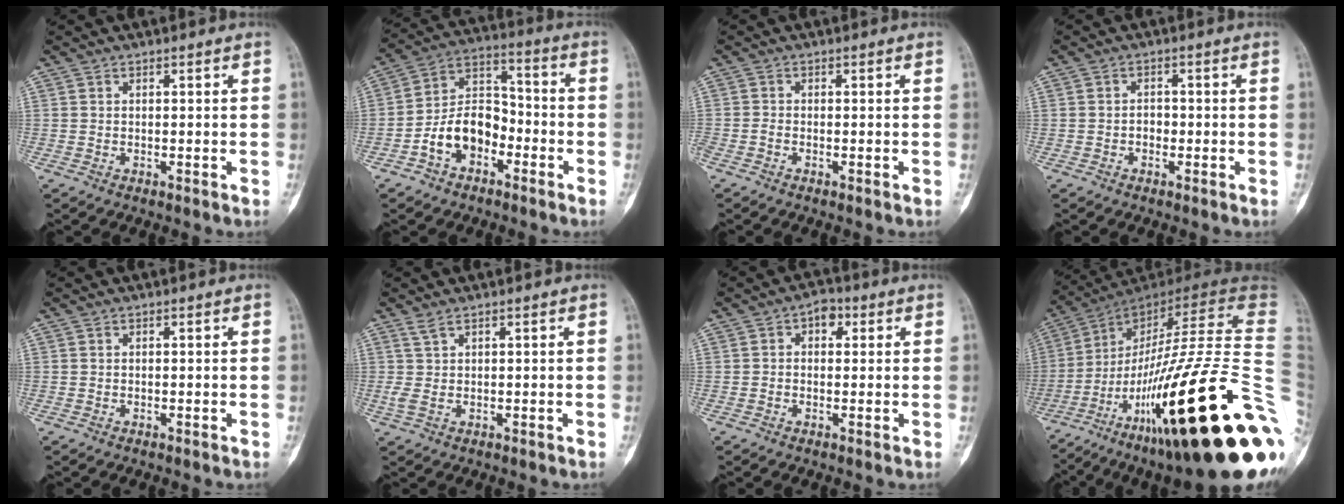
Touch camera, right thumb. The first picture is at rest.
{"total": 11.2, "force": [-4.6, 7.5, 6.9], "torque": [-0.105, 0.054, -0.089]}
{"total": 0.7, "force": [-0.5, 0.1, 0.5], "torque": [-0.019, -0.002, -0.014]}
{"total": 1.8, "force": [-0.6, 1.4, 0.9], "torque": [-0.002, 0.007, -0.013]}
{"total": 0.0}
{"total": 2.0, "force": [1.1, 0.6, 1.5], "torque": [-0.045, 0.005, 0.033]}
{"total": 3.4, "force": [1.1, 2.3, 2.3], "torque": [-0.015, 0.006, 0.008]}
{"total": 43.7, "force": [-13.0, 8.8, 40.8], "torque": [-0.559, 0.046, -0.210]}